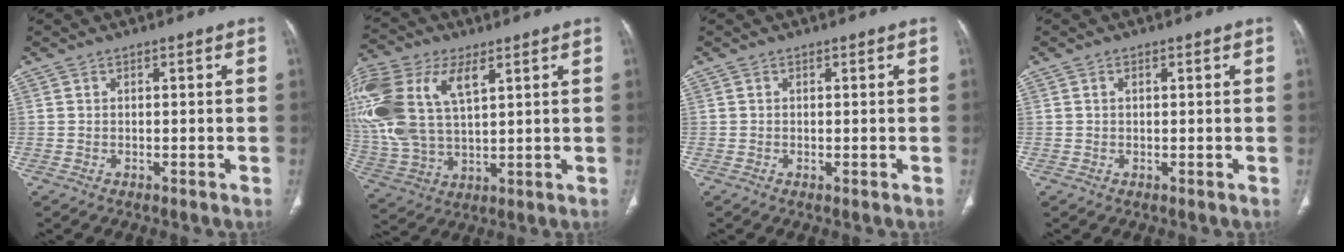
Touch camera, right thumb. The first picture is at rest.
{"total": 23.2, "force": [8.5, 12.8, 17.4], "torque": [-0.425, 0.009, 0.164]}
{"total": 0.0}
{"total": 0.7, "force": [0.2, 0.4, 0.5], "torque": [-0.011, 0.003, 0.004]}